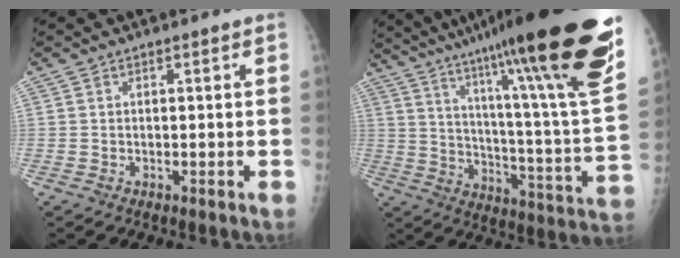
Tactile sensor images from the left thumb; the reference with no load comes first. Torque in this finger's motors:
{"motor_torque": [1.40, -0.69, 2.11, -0.67, 0.55]}